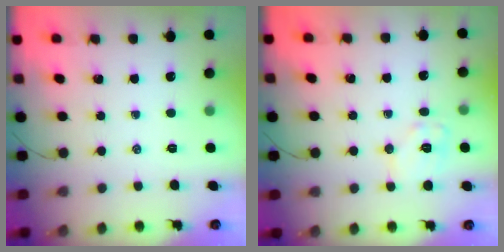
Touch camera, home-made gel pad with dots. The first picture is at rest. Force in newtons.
{"total": 8.7, "press": 8.6, "slide": 0.5}